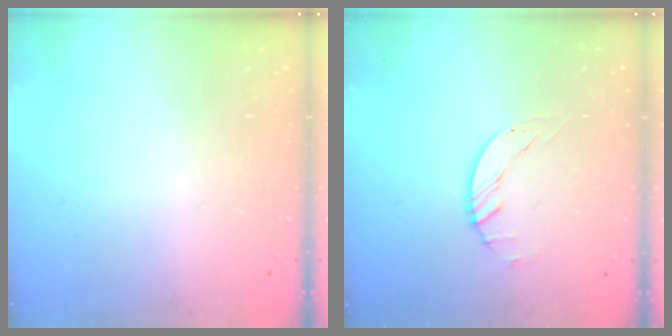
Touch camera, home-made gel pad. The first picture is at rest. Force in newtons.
{"total": 1.5, "press": 1.4, "slide": 0.3}